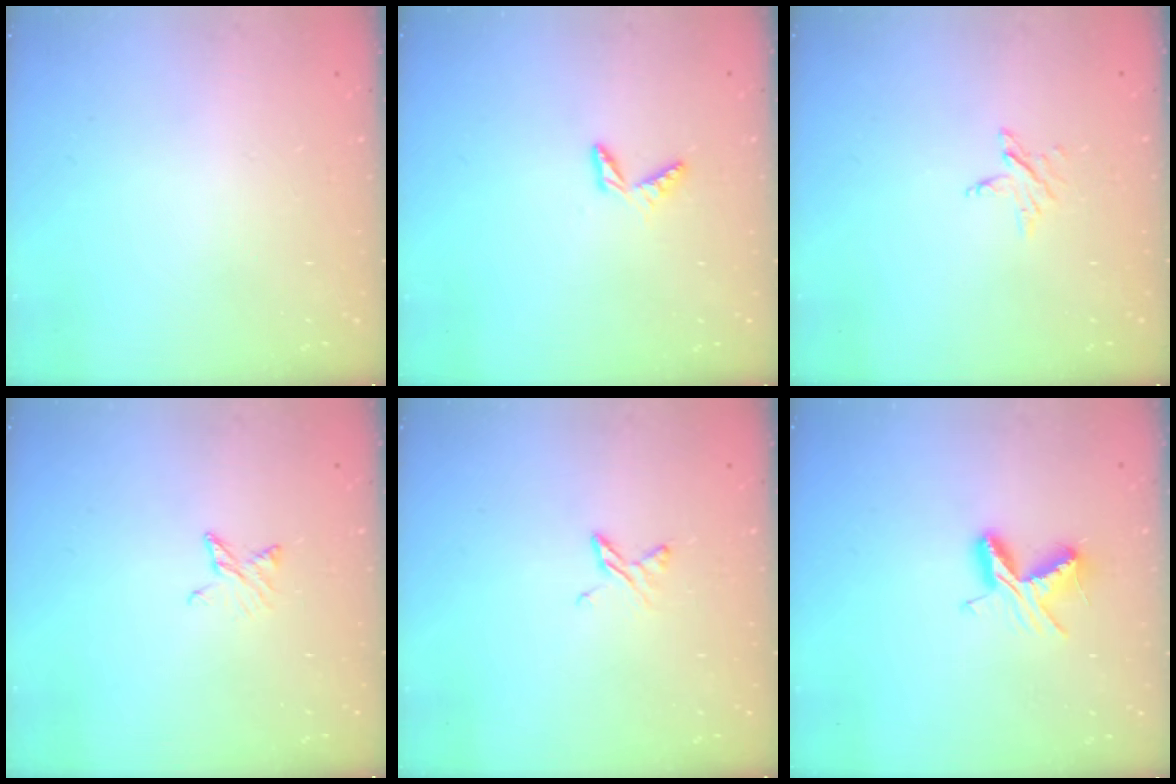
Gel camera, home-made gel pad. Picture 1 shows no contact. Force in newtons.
{"total": 4.2, "press": 4.2, "slide": 0.3}
{"total": 3.4, "press": 3.4, "slide": 0.4}
{"total": 3.4, "press": 3.3, "slide": 0.5}
{"total": 4.2, "press": 4.2, "slide": 0.6}
{"total": 7.6, "press": 7.6, "slide": 0.6}